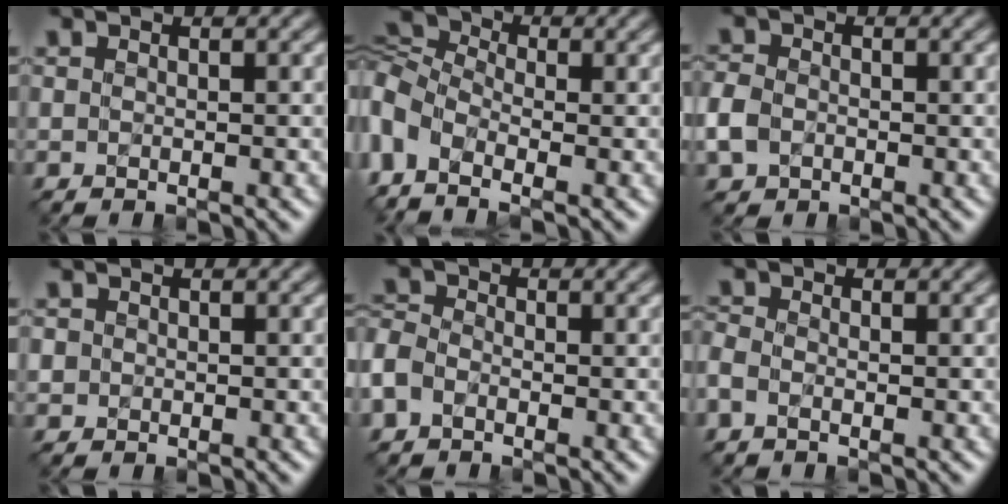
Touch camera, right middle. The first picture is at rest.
{"total": 6.0, "force": [-2.2, 3.7, 4.1], "torque": [-0.146, 0.008, -0.057]}
{"total": 1.1, "force": [-0.6, 0.8, -0.3], "torque": [-0.026, 0.006, -0.018]}
{"total": 1.1, "force": [-0.2, -0.3, -1.0], "torque": [0.000, -0.002, 0.004]}
{"total": 1.7, "force": [-1.3, 1.0, 0.2], "torque": [-0.045, 0.004, -0.030]}
{"total": 0.8, "force": [-0.6, -0.2, -0.4], "torque": [-0.028, -0.004, -0.014]}